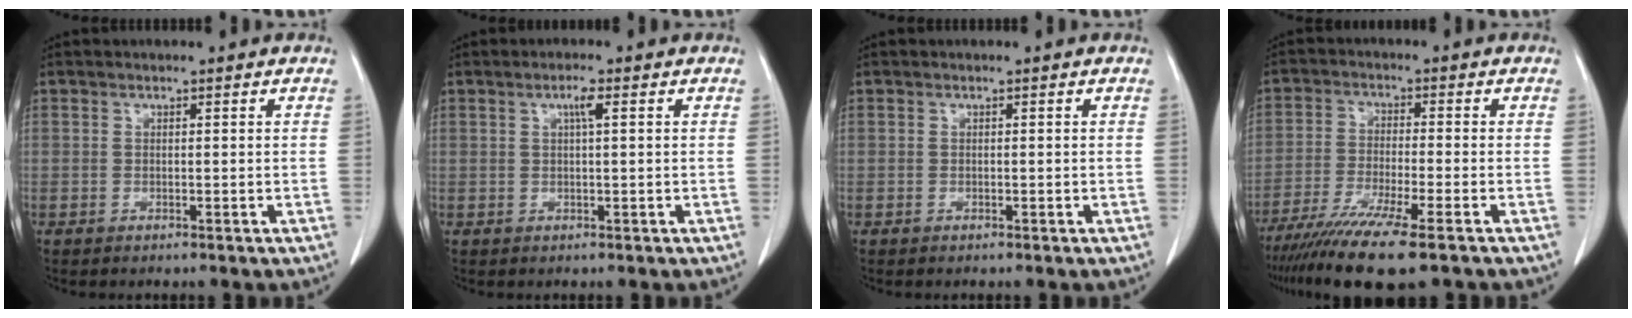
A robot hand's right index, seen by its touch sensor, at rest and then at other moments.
{"total": 2.0, "force": [0.7, 0.1, 1.9], "torque": [-0.035, 0.002, 0.012]}
{"total": 0.0}
{"total": 11.6, "force": [-8.4, 0.0, 7.9], "torque": [-0.137, -0.028, -0.137]}